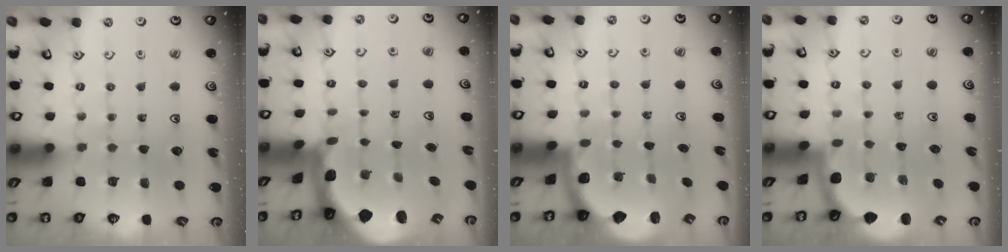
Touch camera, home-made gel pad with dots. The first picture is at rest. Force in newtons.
{"total": 1.7, "press": 1.6, "slide": 0.4}
{"total": 2.0, "press": 1.9, "slide": 0.5}
{"total": 1.8, "press": 1.8, "slide": 0.0}